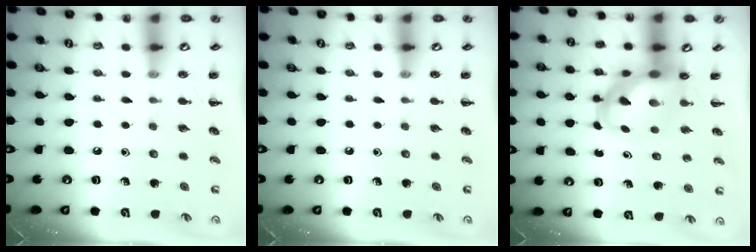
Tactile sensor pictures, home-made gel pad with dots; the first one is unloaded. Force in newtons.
{"total": 0.0}
{"total": 4.7, "press": 4.7, "slide": 0.9}